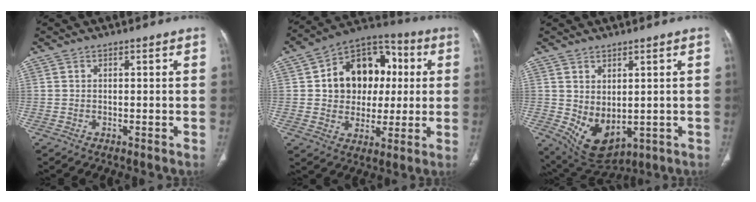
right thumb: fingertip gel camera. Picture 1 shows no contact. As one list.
[{"total": 17.3, "force": [2.6, 13.2, 10.9], "torque": [-0.115, 0.021, 0.039]}, {"total": 8.7, "force": [-0.5, 5.3, 6.9], "torque": [-0.106, -0.011, 0.023]}]